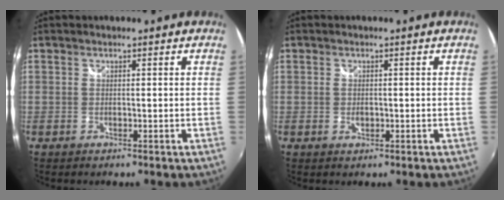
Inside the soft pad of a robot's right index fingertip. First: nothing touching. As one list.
[{"total": 1.3, "force": [-0.2, 0.8, 1.0], "torque": [-0.017, -0.002, -0.004]}]